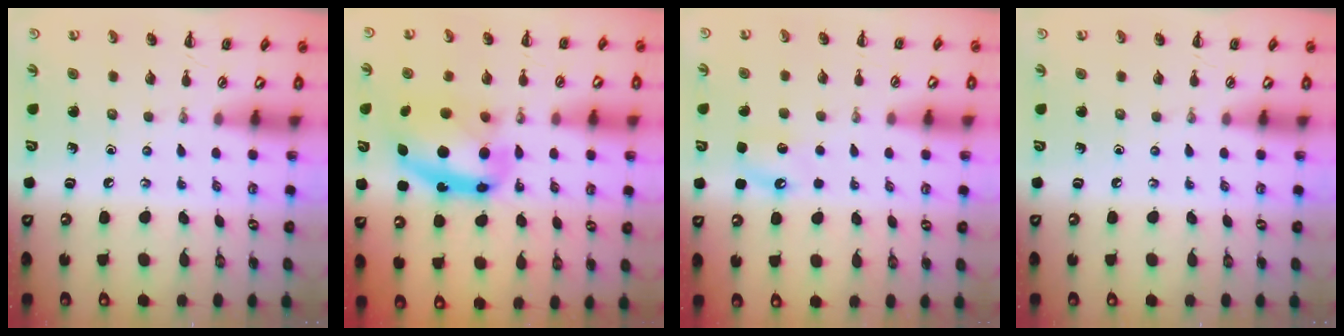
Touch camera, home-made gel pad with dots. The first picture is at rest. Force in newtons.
{"total": 13.6, "press": 13.2, "slide": 3.3}
{"total": 6.0, "press": 5.8, "slide": 1.6}
{"total": 0.0}